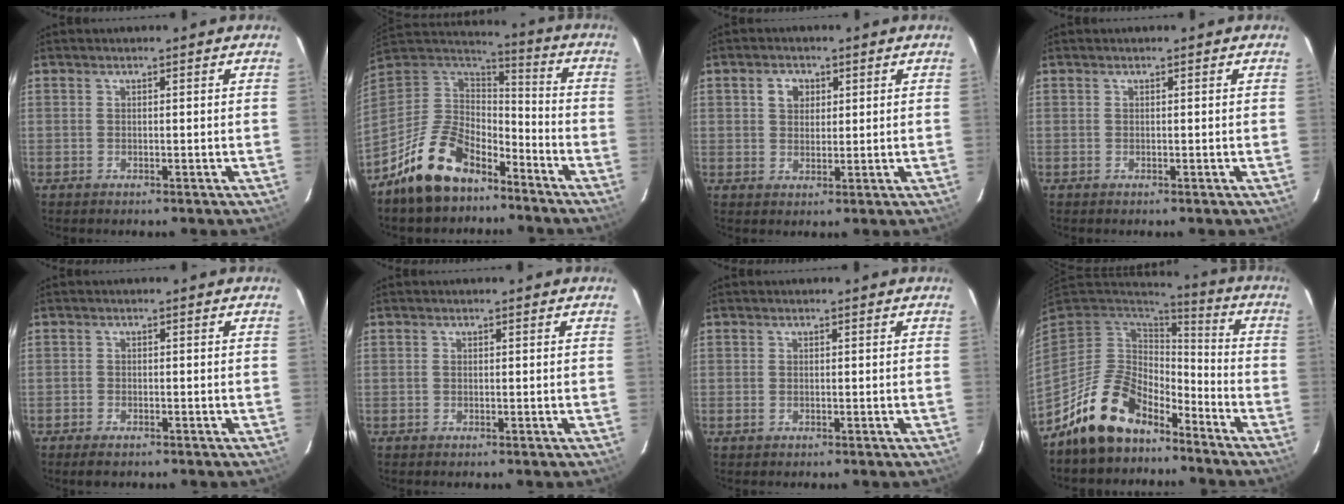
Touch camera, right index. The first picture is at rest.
{"total": 17.6, "force": [-11.7, 9.4, 9.1], "torque": [-0.205, 0.011, -0.197]}
{"total": 3.6, "force": [1.3, 2.9, 1.6], "torque": [-0.023, 0.012, 0.024]}
{"total": 0.0}
{"total": 2.5, "force": [-1.9, 1.1, 1.0], "torque": [-0.028, -0.005, -0.036]}
{"total": 0.0}
{"total": 0.6, "force": [-0.1, 0.5, 0.4], "torque": [-0.006, -0.001, -0.002]}
{"total": 14.9, "force": [-10.8, 7.7, 6.8], "torque": [-0.153, 0.007, -0.182]}